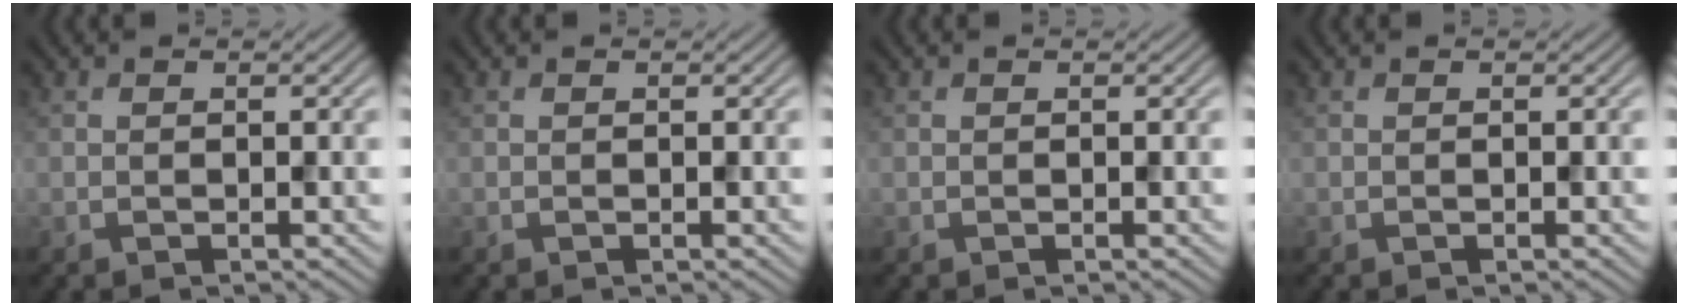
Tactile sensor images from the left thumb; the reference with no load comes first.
{"total": 0.0}
{"total": 0.0}
{"total": 0.0}